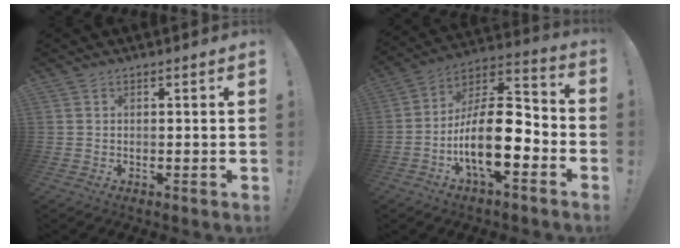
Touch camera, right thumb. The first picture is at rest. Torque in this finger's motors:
{"motor_torque": [2.41, 2.60, 1.68, -1.09, 0.71]}